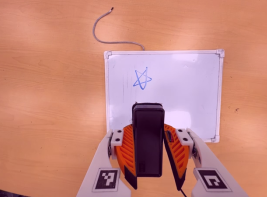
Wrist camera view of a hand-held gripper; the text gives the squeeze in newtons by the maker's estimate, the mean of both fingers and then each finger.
{"total": 6.0, "left": 4.8, "right": 7.3}